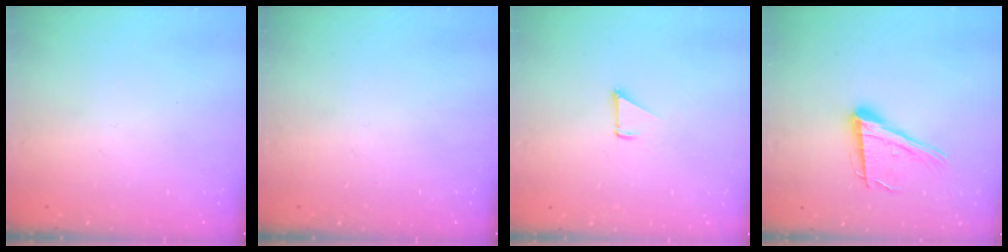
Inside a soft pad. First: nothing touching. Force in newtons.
{"total": 0.0}
{"total": 1.1, "press": 1.1, "slide": 0.1}
{"total": 17.0, "press": 16.5, "slide": 3.9}